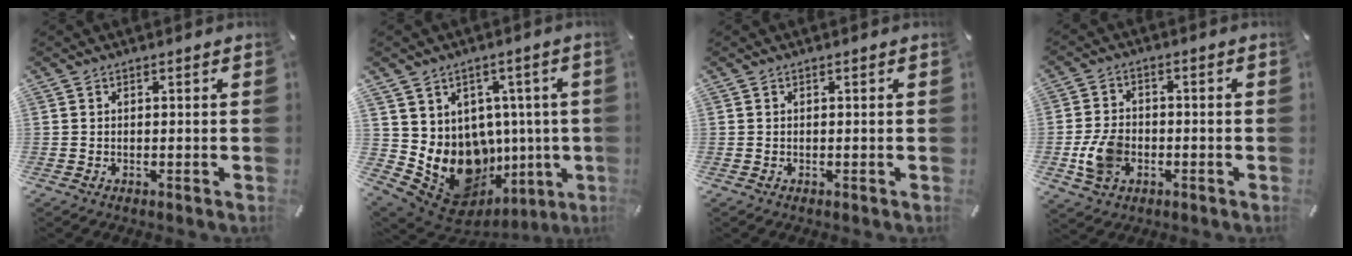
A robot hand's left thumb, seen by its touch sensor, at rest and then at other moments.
{"total": 16.2, "force": [-3.1, 12.9, 9.3], "torque": [-0.145, -0.022, -0.018]}
{"total": 0.0}
{"total": 8.3, "force": [-2.1, 6.3, 5.0], "torque": [-0.114, 0.010, -0.035]}